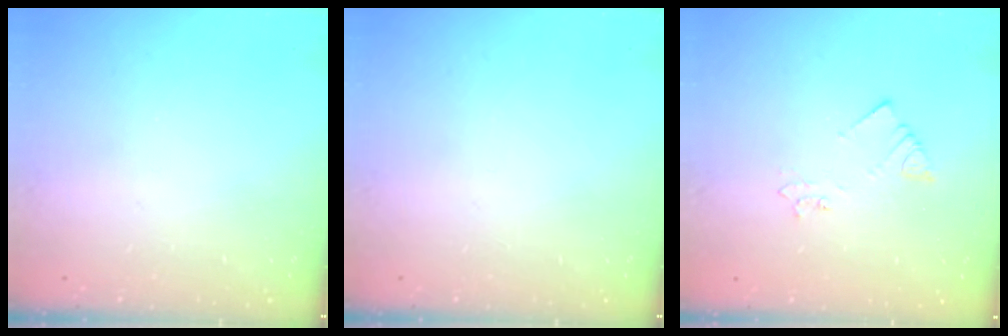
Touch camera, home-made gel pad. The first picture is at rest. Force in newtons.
{"total": 0.0}
{"total": 2.1, "press": 2.1, "slide": 0.4}